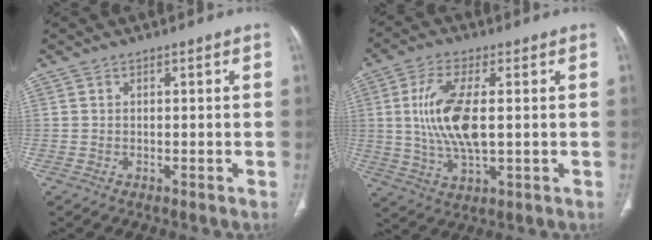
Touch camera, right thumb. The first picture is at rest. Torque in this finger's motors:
{"motor_torque": [-0.62, 1.21, 0.92, 0.89, 0.41]}